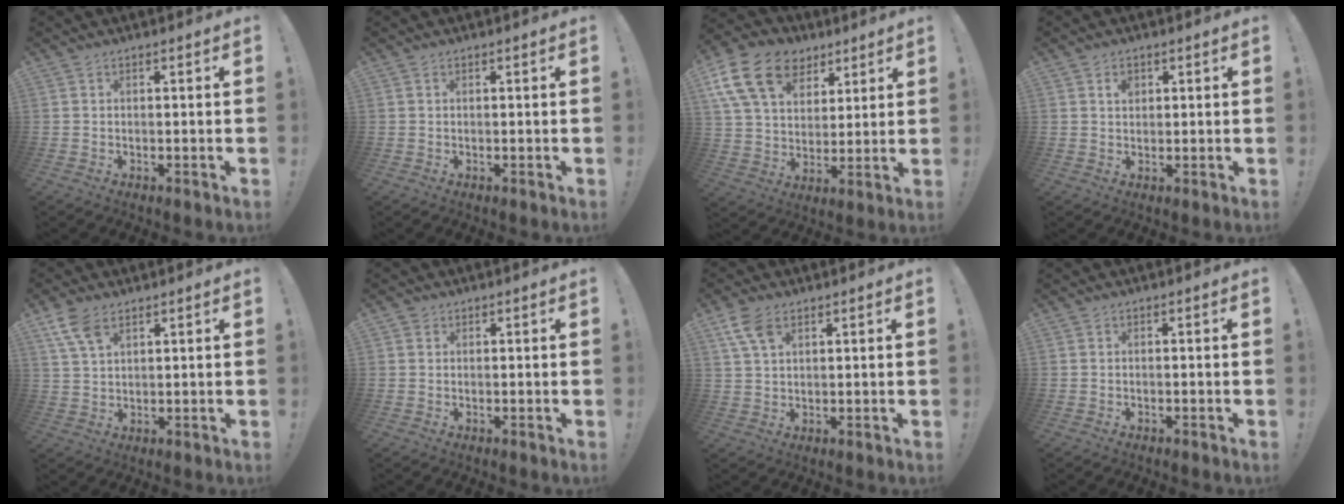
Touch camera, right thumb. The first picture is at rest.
{"total": 0.0}
{"total": 19.2, "force": [9.2, 13.5, 10.0], "torque": [-0.165, -0.044, 0.171]}
{"total": 2.4, "force": [1.1, 1.7, 1.3], "torque": [-0.011, -0.004, 0.016]}
{"total": 7.2, "force": [4.3, 3.5, 4.6], "torque": [-0.091, -0.011, 0.085]}
{"total": 0.9, "force": [0.5, 0.8, 0.1], "torque": [0.001, 0.000, 0.008]}
{"total": 7.0, "force": [3.6, 3.8, 4.6], "torque": [-0.089, -0.005, 0.072]}
{"total": 0.0}